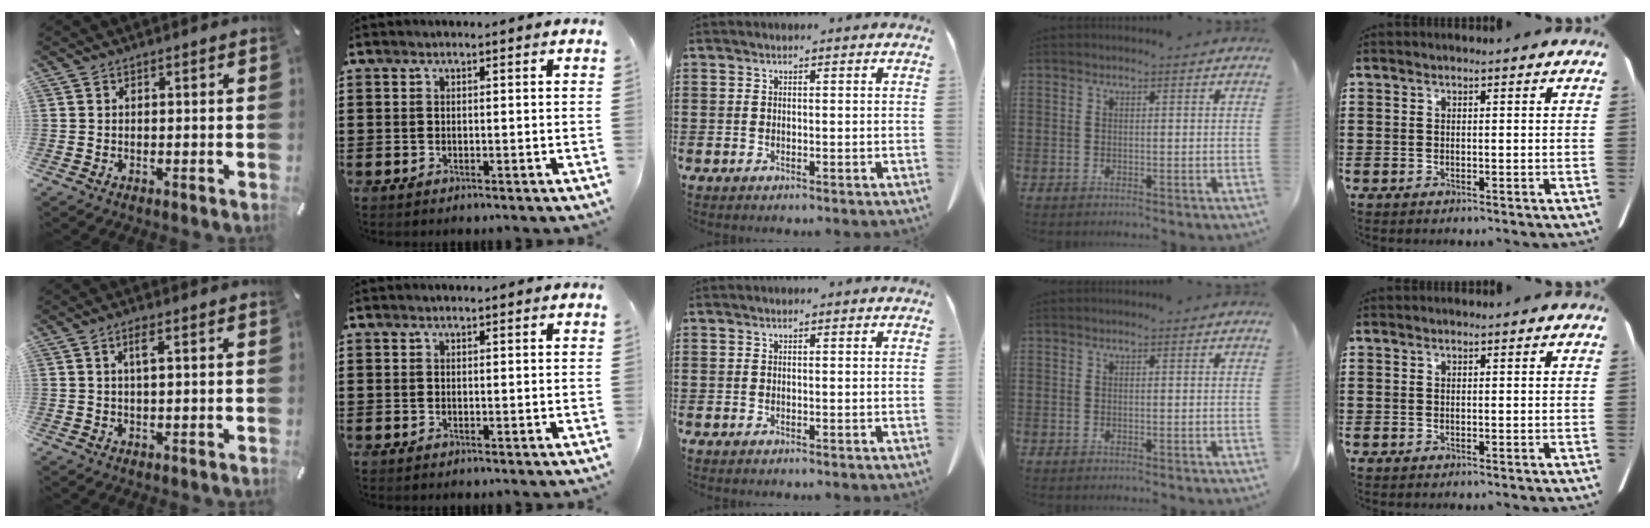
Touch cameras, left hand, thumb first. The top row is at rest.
{"thumb": {"total": 3.1, "force": [1.2, 0.7, 2.8], "torque": [-0.059, 0.005, 0.017]}}